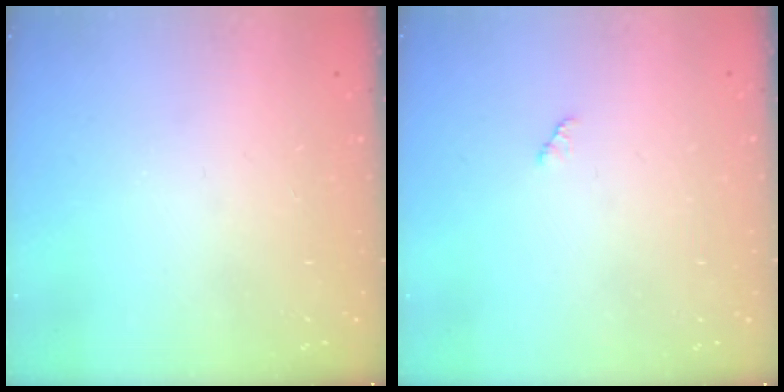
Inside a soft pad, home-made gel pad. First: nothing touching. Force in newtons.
{"total": 2.8, "press": 2.8, "slide": 0.4}